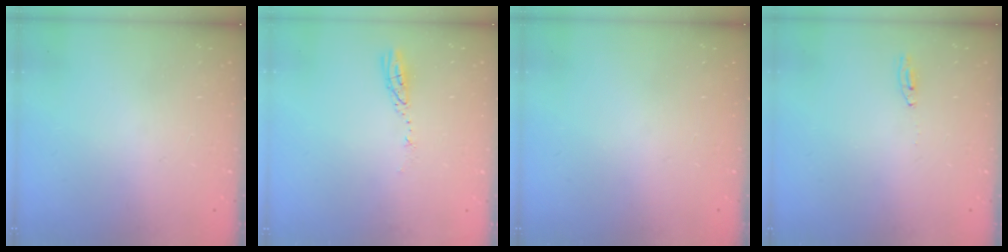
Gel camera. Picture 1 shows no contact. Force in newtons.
{"total": 3.7, "press": 3.7, "slide": 0.3}
{"total": 0.0}
{"total": 2.4, "press": 2.4, "slide": 0.2}